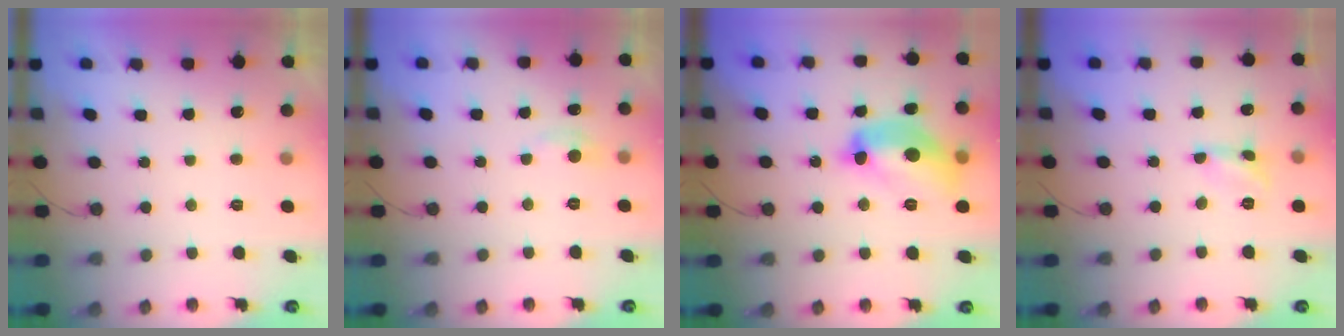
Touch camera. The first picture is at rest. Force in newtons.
{"total": 4.2, "press": 4.1, "slide": 0.6}
{"total": 14.2, "press": 14.1, "slide": 0.8}
{"total": 2.0, "press": 2.0, "slide": 0.2}